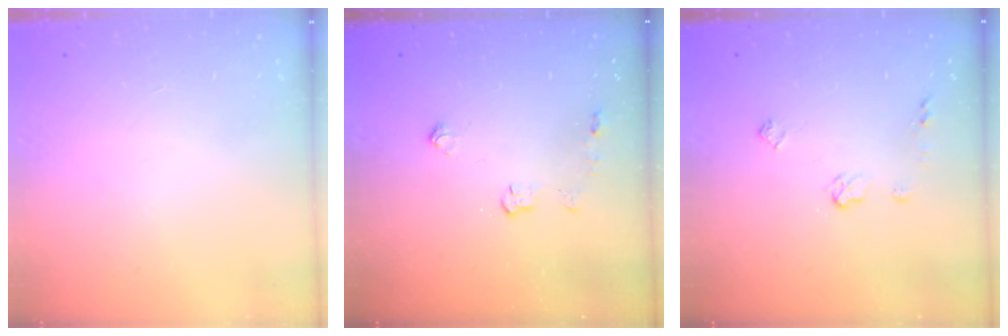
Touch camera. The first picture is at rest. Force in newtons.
{"total": 4.2, "press": 4.2, "slide": 0.6}
{"total": 5.3, "press": 5.3, "slide": 0.6}